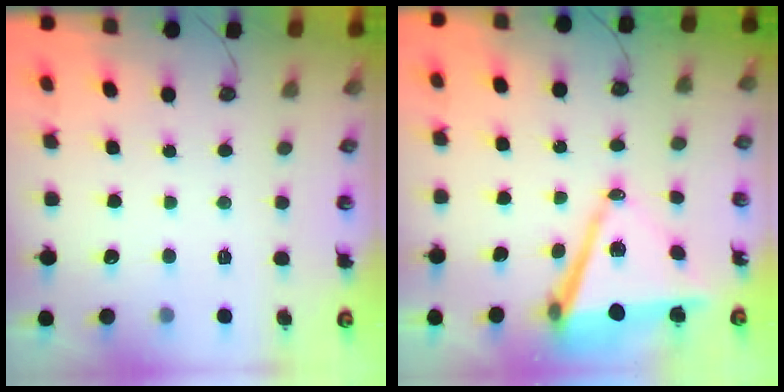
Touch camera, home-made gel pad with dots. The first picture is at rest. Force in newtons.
{"total": 10.7, "press": 9.9, "slide": 4.1}